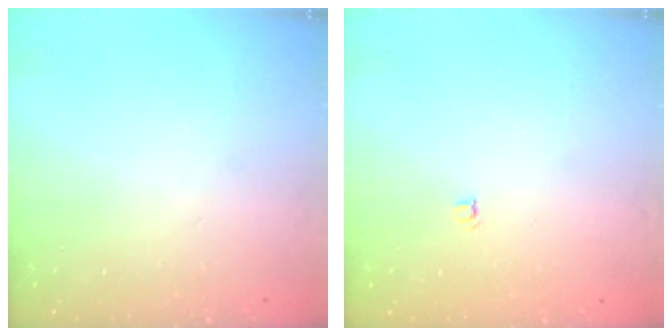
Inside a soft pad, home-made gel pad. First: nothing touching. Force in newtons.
{"total": 3.4, "press": 3.4, "slide": 0.3}